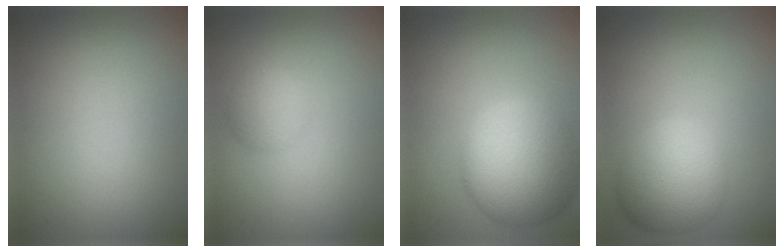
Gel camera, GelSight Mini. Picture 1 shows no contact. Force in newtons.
{"total": 2.1, "press": 2.1, "slide": 0.0}
{"total": 9.0, "press": 9.0, "slide": 0.5}
{"total": 6.1, "press": 6.1, "slide": 0.1}